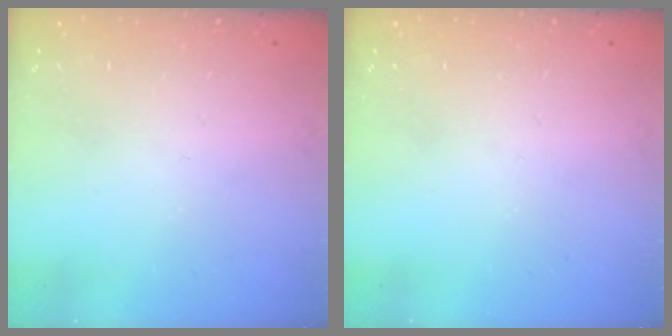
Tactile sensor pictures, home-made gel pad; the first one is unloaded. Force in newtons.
{"total": 0.0}